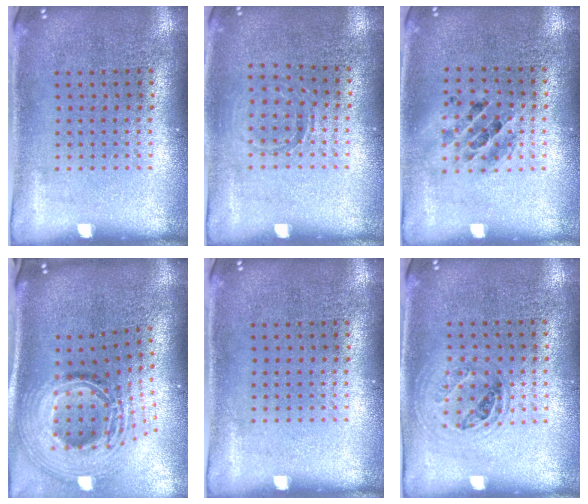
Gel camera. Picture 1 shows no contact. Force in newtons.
{"total": 0.9, "press": 0.9, "slide": 0.2}
{"total": 1.3, "press": 1.2, "slide": 0.5}
{"total": 3.0, "press": 2.0, "slide": 2.2}
{"total": 0.0}
{"total": 1.0, "press": 0.9, "slide": 0.4}